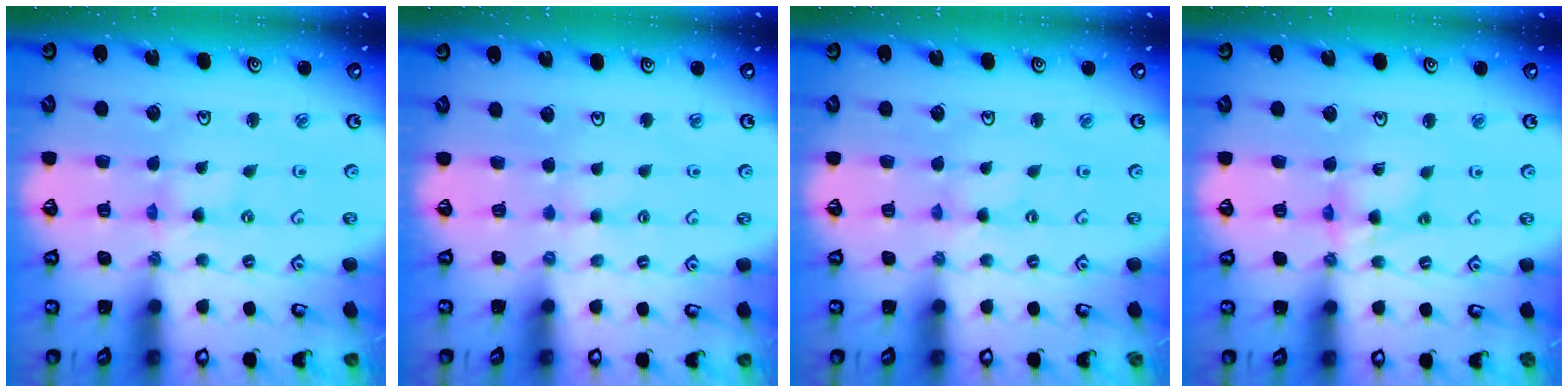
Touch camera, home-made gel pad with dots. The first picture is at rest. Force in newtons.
{"total": 1.8, "press": 1.7, "slide": 0.3}
{"total": 0.6, "press": 0.5, "slide": 0.1}
{"total": 6.7, "press": 6.7, "slide": 0.7}